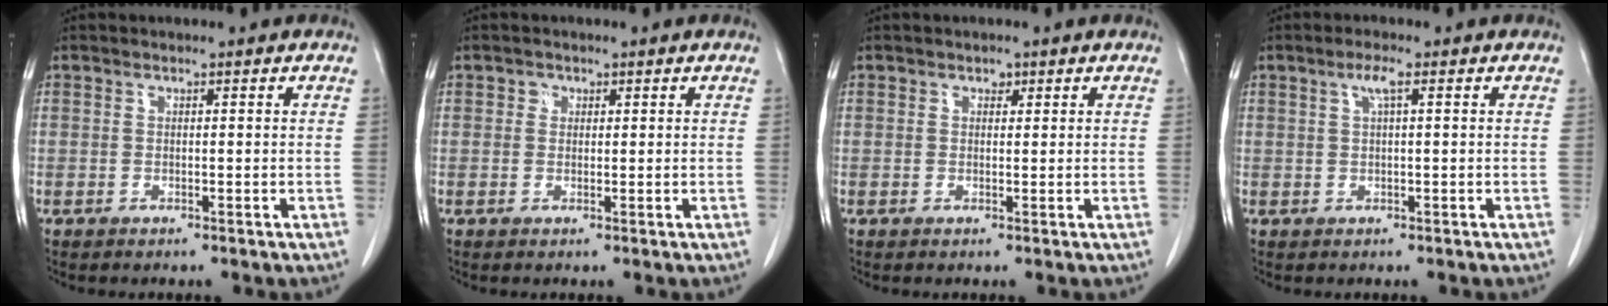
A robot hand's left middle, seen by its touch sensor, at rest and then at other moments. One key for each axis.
{"total": 1.0, "fx": 0.4, "fy": 0.9, "fz": 0.2, "tx": 0.002, "ty": 0.000, "tz": 0.004}
{"total": 0.9, "fx": 0.5, "fy": 0.6, "fz": 0.3, "tx": -0.002, "ty": -0.001, "tz": 0.007}
{"total": 2.0, "fx": 0.8, "fy": 0.1, "fz": 1.8, "tx": -0.040, "ty": 0.006, "tz": 0.016}